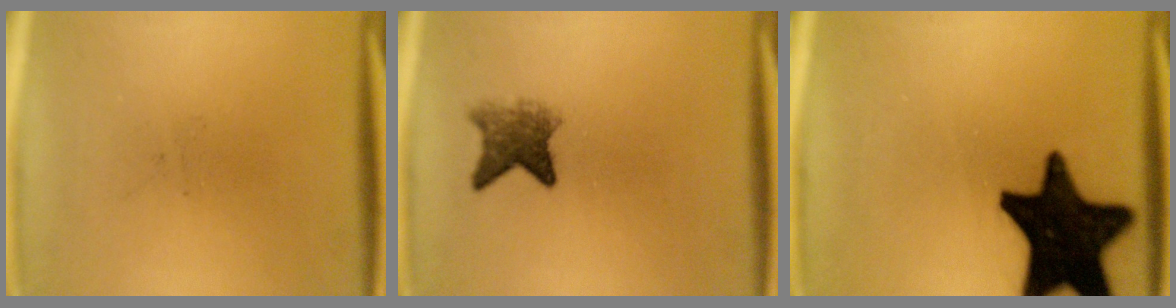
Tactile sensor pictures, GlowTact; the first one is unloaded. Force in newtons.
{"total": 4.4}
{"total": 20.1}